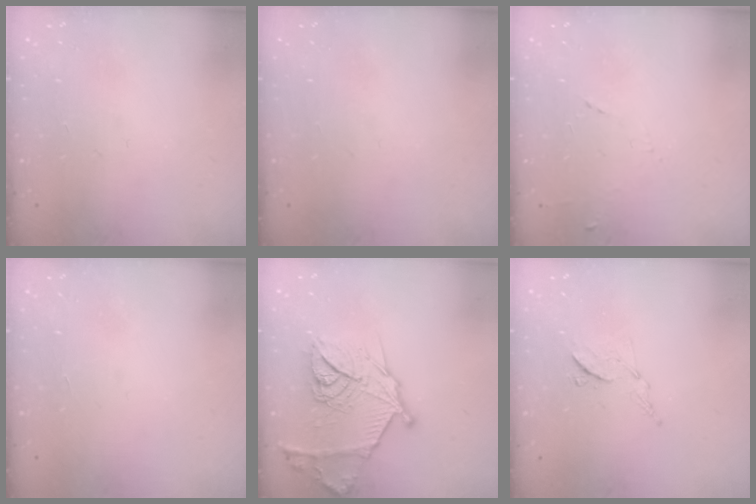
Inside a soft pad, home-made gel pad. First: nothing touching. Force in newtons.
{"total": 0.0}
{"total": 5.4, "press": 5.3, "slide": 0.9}
{"total": 1.7, "press": 1.7, "slide": 0.1}
{"total": 19.6, "press": 19.5, "slide": 1.5}
{"total": 6.8, "press": 6.7, "slide": 0.8}